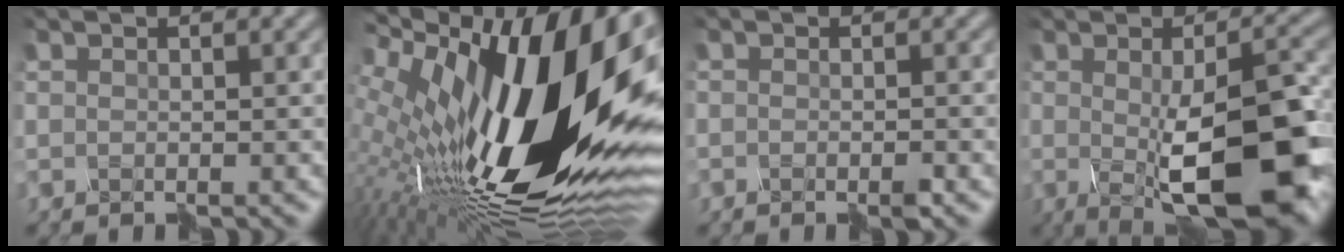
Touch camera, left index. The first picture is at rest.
{"total": 19.7, "force": [1.6, 8.7, 17.6], "torque": [-0.320, -0.013, 0.012]}
{"total": 1.4, "force": [-1.3, -0.4, 0.3], "torque": [-0.006, -0.008, -0.019]}
{"total": 11.4, "force": [-3.1, 3.8, 10.4], "torque": [-0.145, -0.011, -0.044]}